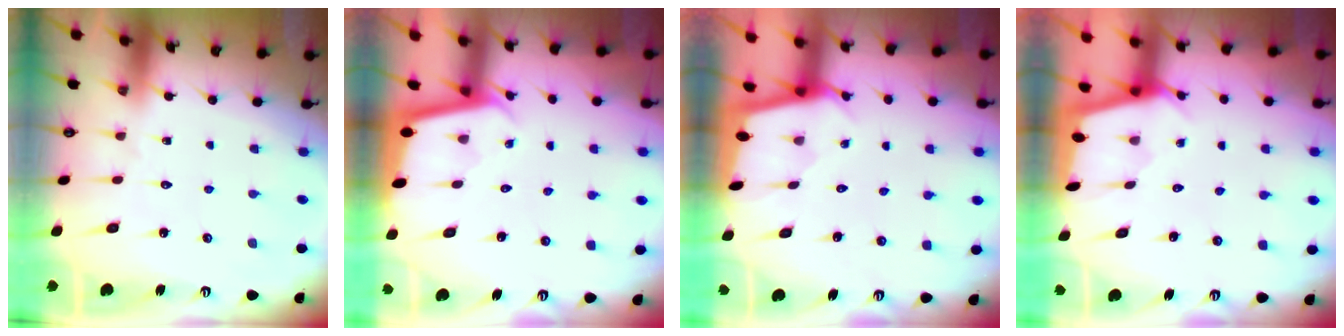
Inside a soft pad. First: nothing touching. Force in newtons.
{"total": 1.8, "press": 1.8, "slide": 0.1}
{"total": 1.6, "press": 1.6, "slide": 0.2}
{"total": 2.2, "press": 2.2, "slide": 0.3}